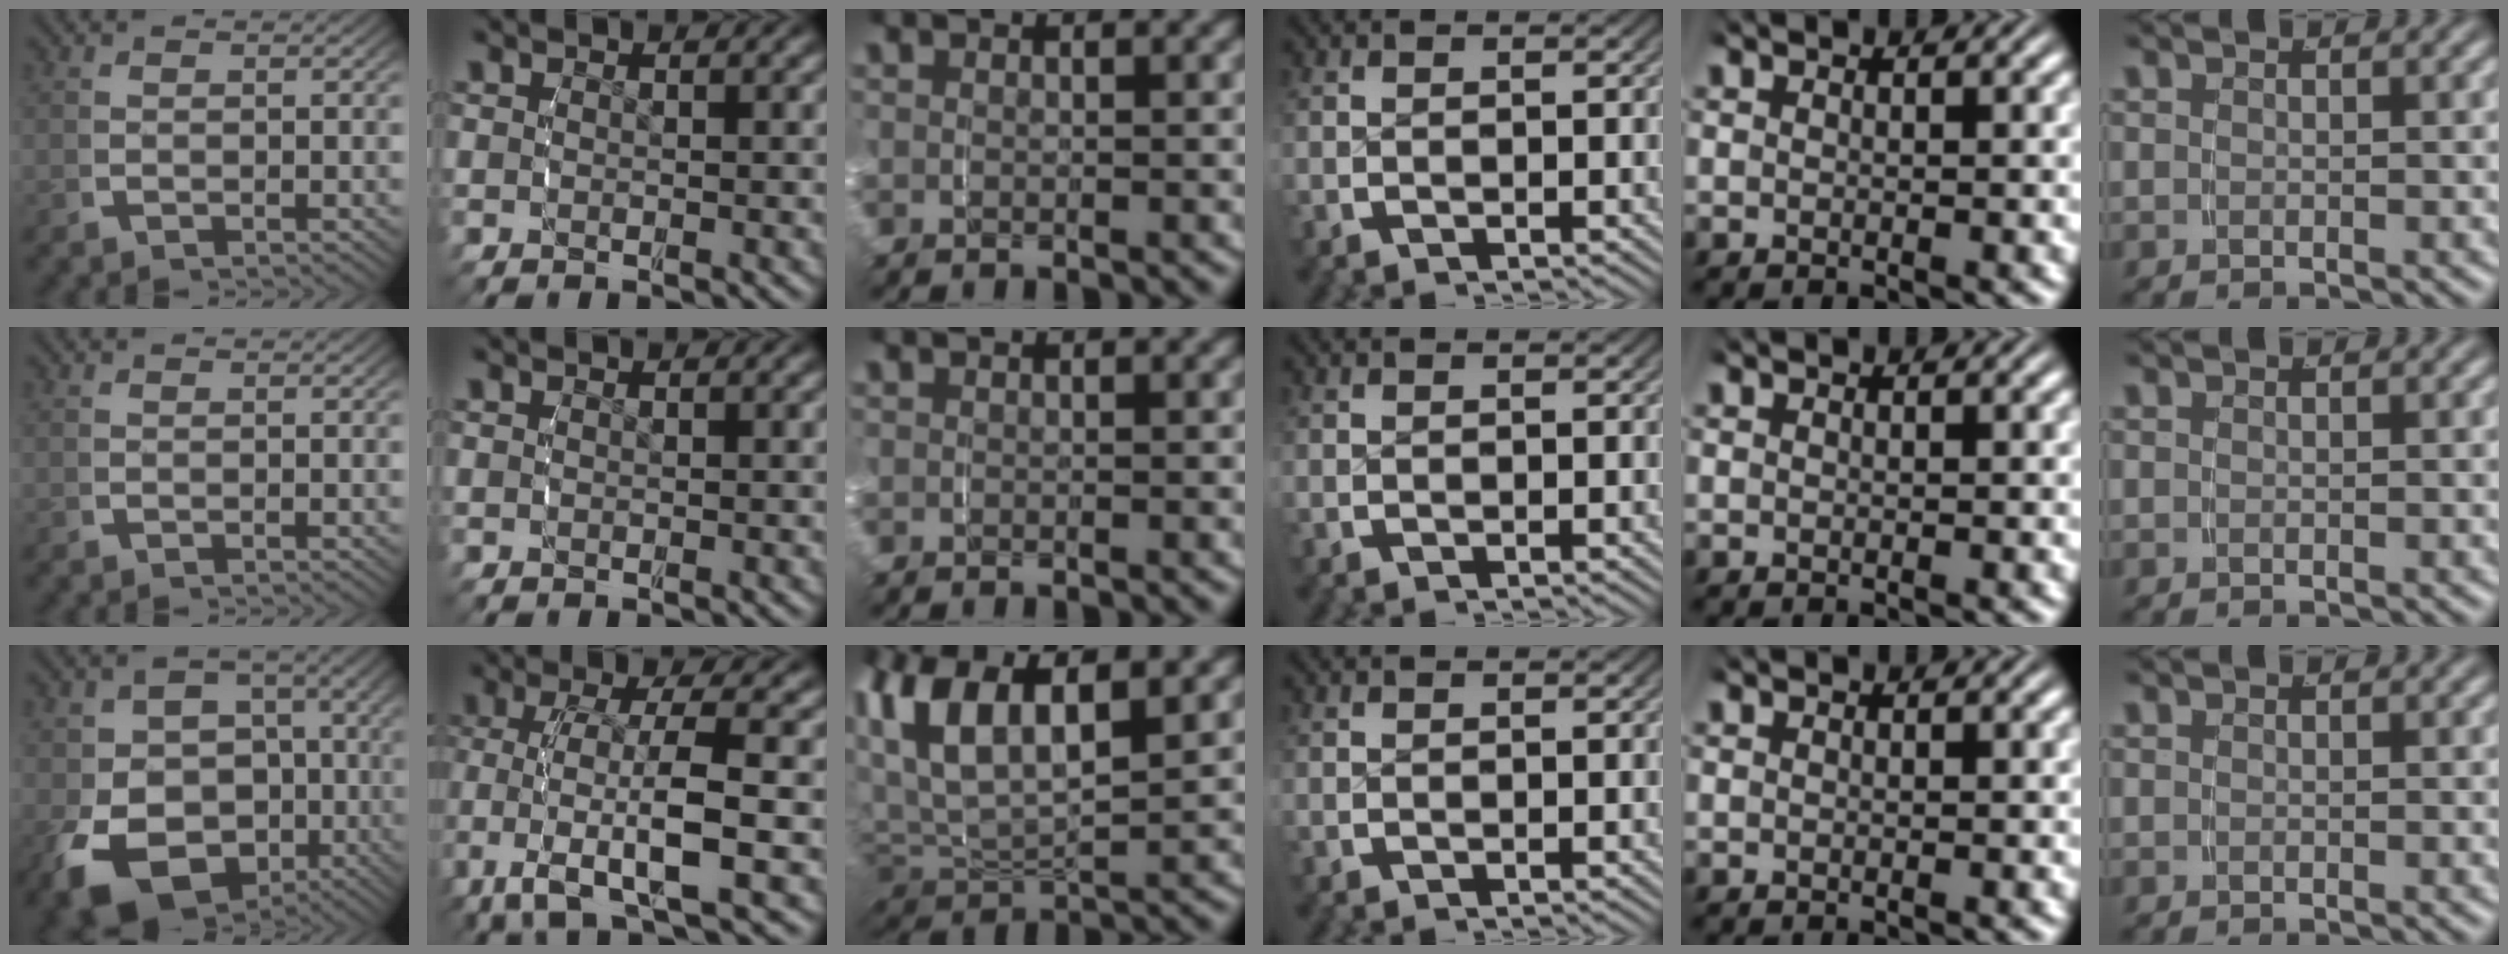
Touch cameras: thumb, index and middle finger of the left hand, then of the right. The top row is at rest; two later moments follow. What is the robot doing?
{"motion": "grasp_and_lifting", "object": "shorts"}